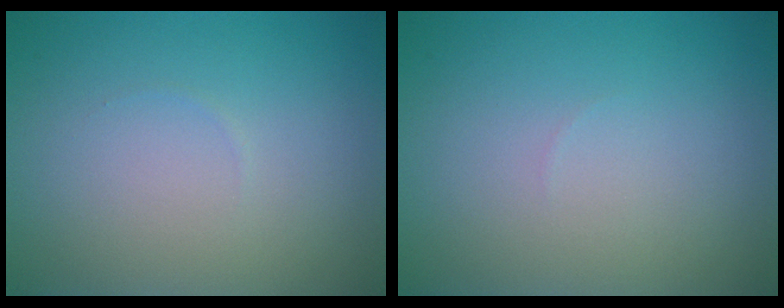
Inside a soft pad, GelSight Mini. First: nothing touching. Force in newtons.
{"total": 0.0}